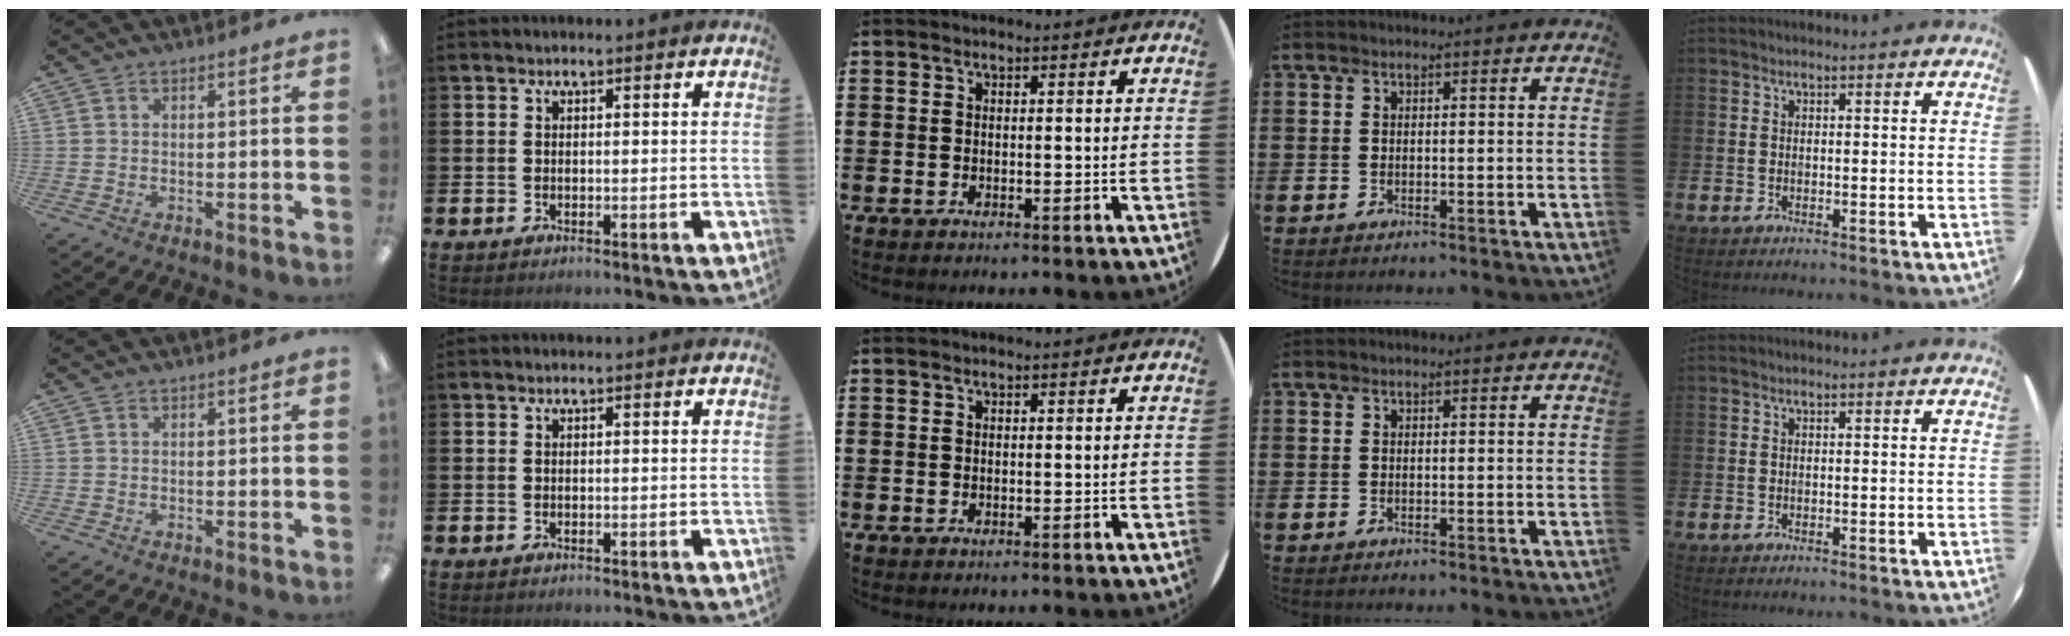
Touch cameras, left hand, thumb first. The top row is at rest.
{}